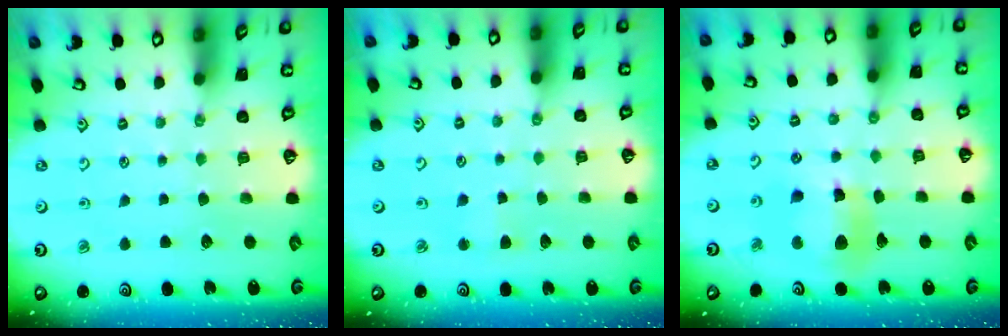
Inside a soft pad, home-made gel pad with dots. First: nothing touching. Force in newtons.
{"total": 2.8, "press": 2.7, "slide": 0.4}
{"total": 12.9, "press": 12.8, "slide": 1.3}